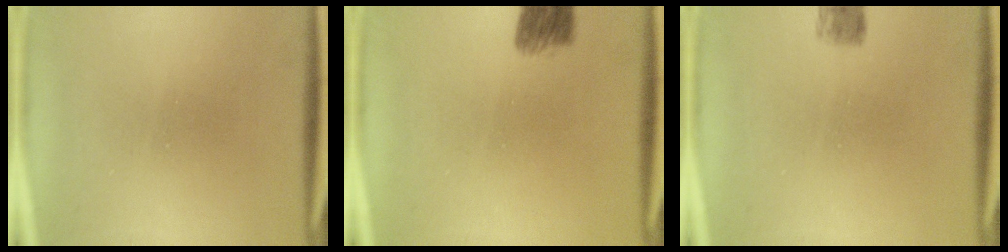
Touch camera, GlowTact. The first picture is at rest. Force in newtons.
{"total": 3.9}
{"total": 2.6}